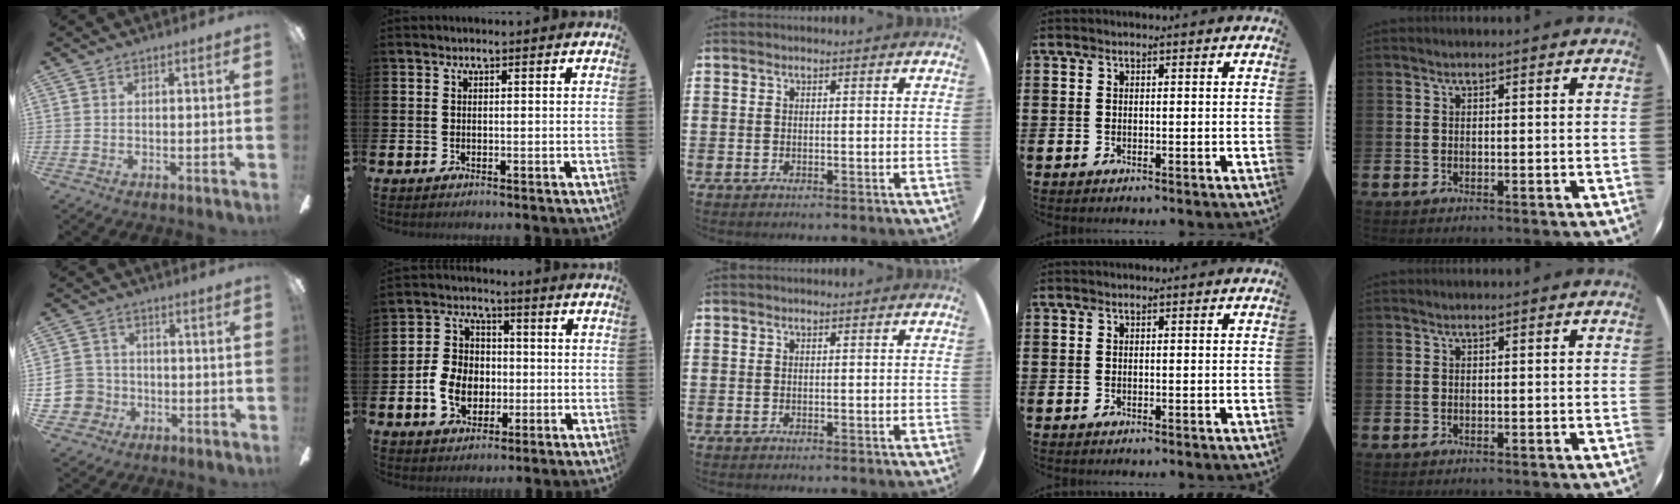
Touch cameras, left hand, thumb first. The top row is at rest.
{"thumb": {"total": 9.0, "force": [-1.5, 8.5, 2.7], "torque": [-0.083, 0.024, -0.024]}, "index": {"total": 7.0, "force": [-1.3, 5.7, 3.8], "torque": [-0.089, 0.013, -0.026]}}